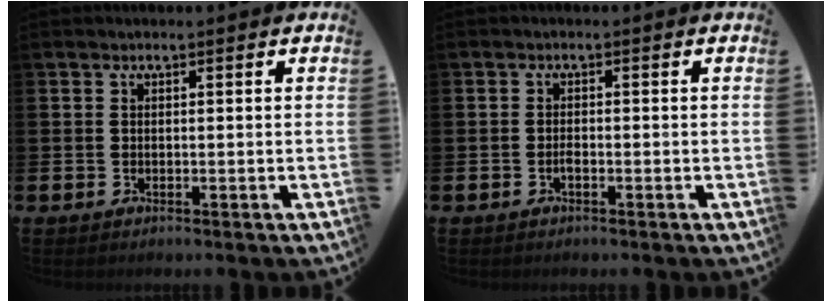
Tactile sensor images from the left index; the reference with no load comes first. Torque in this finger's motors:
{"motor_torque": [0.05, 0.03, 0.00, 0.04]}